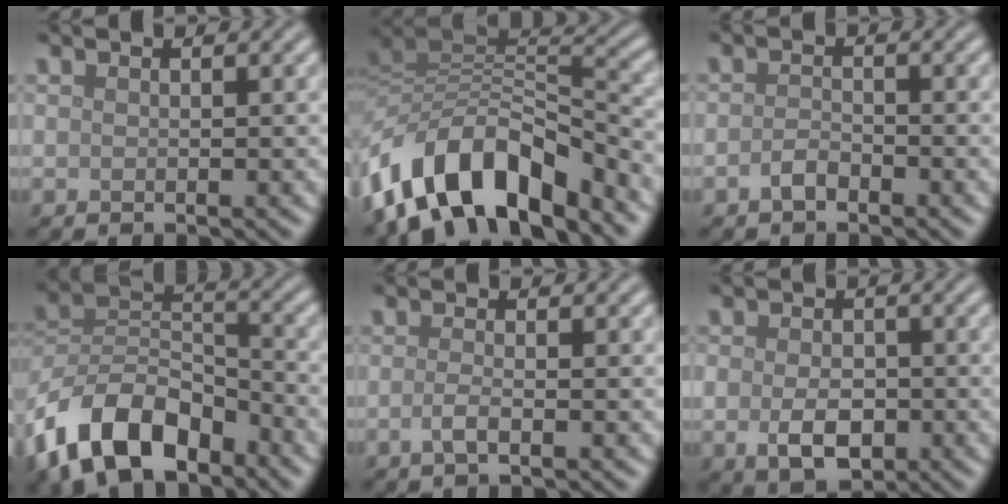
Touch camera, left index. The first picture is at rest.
{"total": 11.9, "force": [-7.3, 5.7, 7.4], "torque": [-0.127, 0.010, -0.144]}
{"total": 1.4, "force": [-1.0, 0.6, 0.8], "torque": [-0.018, 0.003, -0.021]}
{"total": 11.2, "force": [-6.7, 6.2, 6.5], "torque": [-0.121, 0.001, -0.139]}
{"total": 1.7, "force": [-0.6, 0.5, 1.5], "torque": [-0.028, -0.001, -0.017]}
{"total": 4.2, "force": [-1.0, 2.8, 2.9], "torque": [-0.056, -0.009, -0.018]}